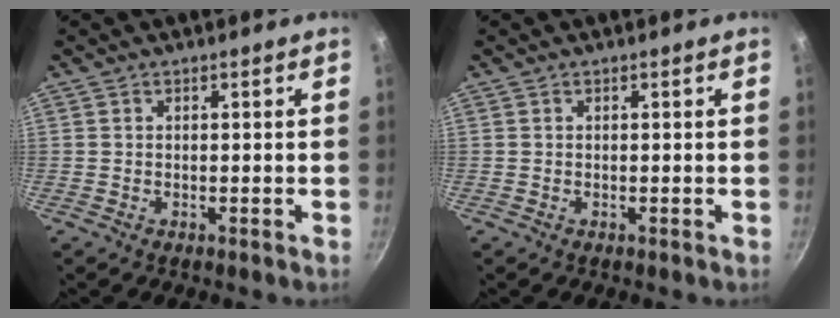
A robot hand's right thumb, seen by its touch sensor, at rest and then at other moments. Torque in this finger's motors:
{"motor_torque": [0.00, 0.00, -0.01, 0.19, 0.00]}